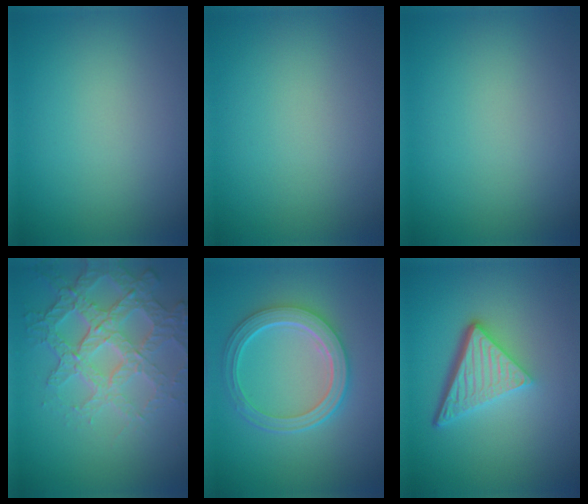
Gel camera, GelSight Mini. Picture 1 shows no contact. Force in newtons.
{"total": 0.0}
{"total": 0.0}
{"total": 6.1, "press": 5.0, "slide": 3.3}
{"total": 5.5, "press": 4.2, "slide": 3.5}
{"total": 5.1, "press": 3.6, "slide": 3.7}